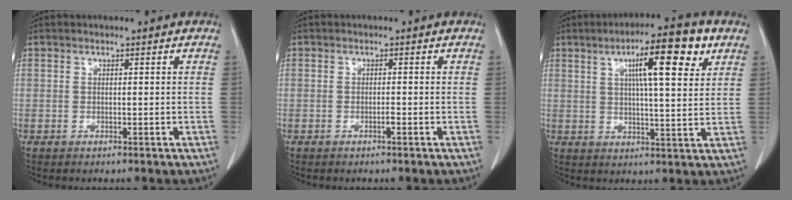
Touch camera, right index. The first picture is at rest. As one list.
[{"total": 0.6, "force": [-0.4, 0.0, 0.4], "torque": [-0.010, 0.000, -0.007]}, {"total": 11.9, "force": [5.3, 1.6, 10.5], "torque": [-0.165, 0.013, 0.076]}]